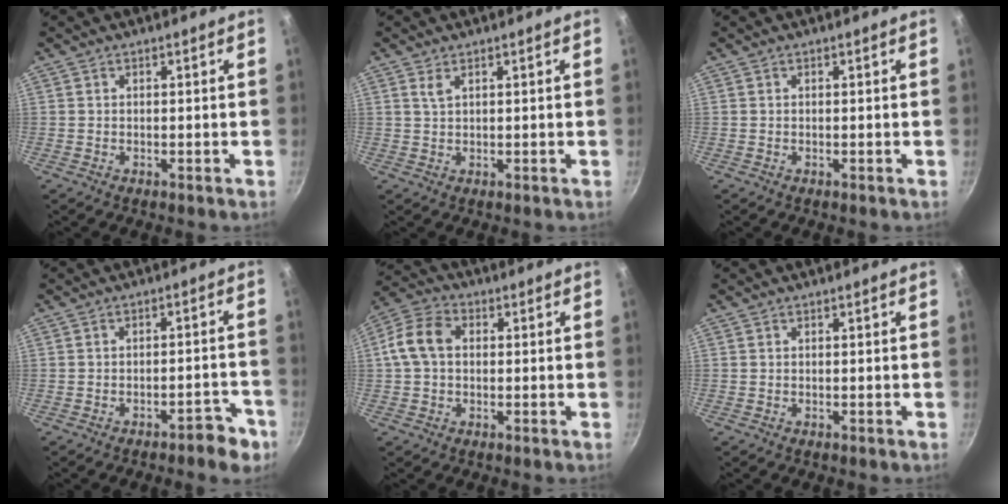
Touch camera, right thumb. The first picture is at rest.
{"total": 1.5, "force": [0.9, 0.6, 1.1], "torque": [-0.025, 0.000, 0.024]}
{"total": 0.0}
{"total": 5.1, "force": [-3.5, 1.8, 3.2], "torque": [-0.033, 0.036, -0.043]}
{"total": 8.4, "force": [0.8, 6.0, 5.8], "torque": [-0.117, 0.027, 0.009]}
{"total": 0.0}